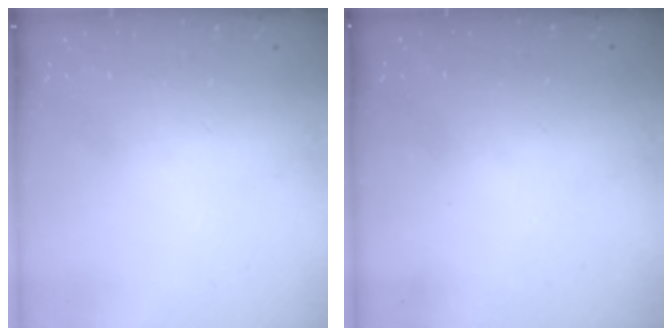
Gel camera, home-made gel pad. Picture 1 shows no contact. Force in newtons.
{"total": 3.1, "press": 2.9, "slide": 1.0}